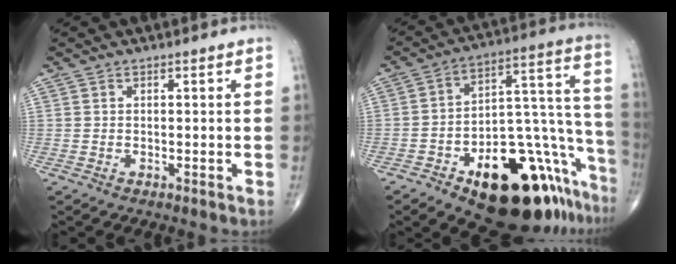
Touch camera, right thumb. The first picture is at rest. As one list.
[{"total": 28.0, "force": [-14.6, 12.3, 20.6], "torque": [-0.190, 0.111, -0.206]}]